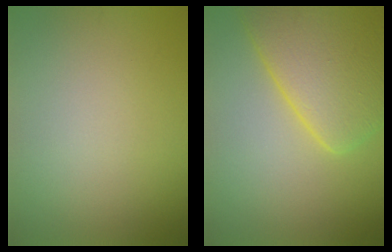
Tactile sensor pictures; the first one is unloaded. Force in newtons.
{"total": 8.4, "press": 8.3, "slide": 0.6}